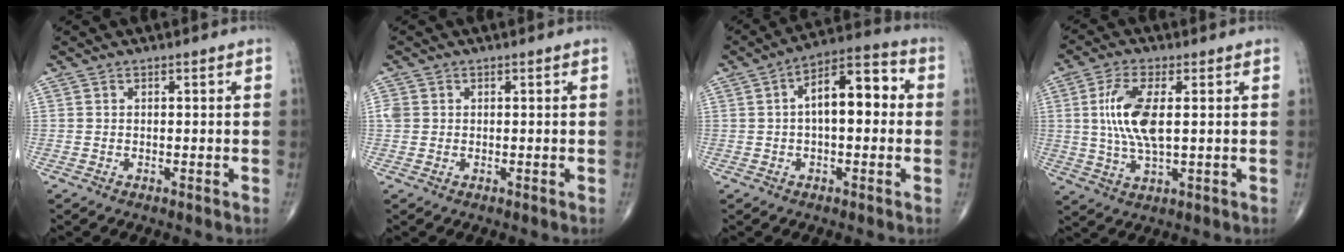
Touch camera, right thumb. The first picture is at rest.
{"total": 2.2, "force": [0.3, 2.0, 1.0], "torque": [-0.020, 0.008, 0.009]}
{"total": 11.6, "force": [1.2, 5.5, 10.1], "torque": [-0.138, 0.036, 0.007]}
{"total": 10.2, "force": [1.3, 3.9, 9.3], "torque": [-0.196, -0.005, 0.028]}